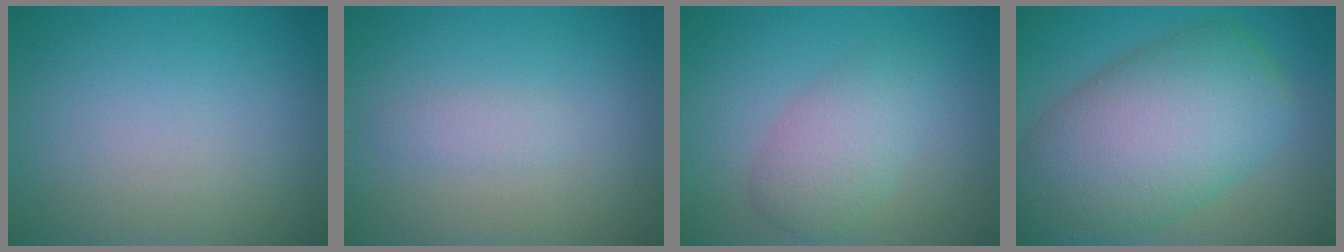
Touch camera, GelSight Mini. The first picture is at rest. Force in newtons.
{"total": 1.1, "press": 1.1, "slide": 0.0}
{"total": 3.6, "press": 3.6, "slide": 0.0}
{"total": 12.3, "press": 12.3, "slide": 0.5}